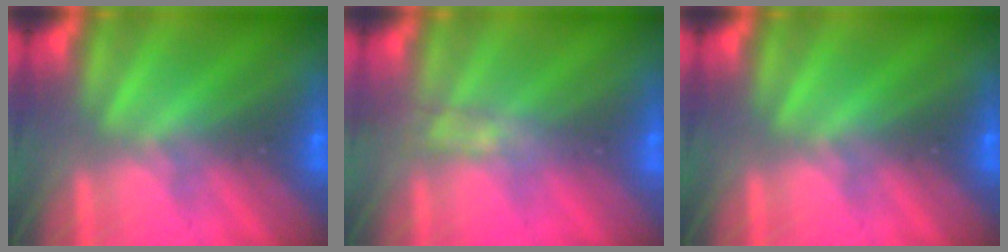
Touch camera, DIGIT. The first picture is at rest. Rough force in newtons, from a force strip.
{"total": 2.7}
{"total": 0.0}